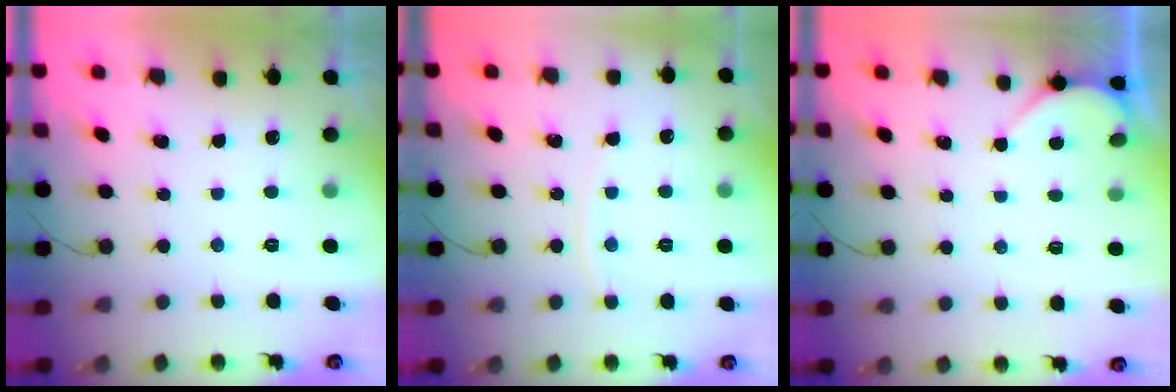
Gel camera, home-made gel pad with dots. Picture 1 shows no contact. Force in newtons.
{"total": 5.4, "press": 5.3, "slide": 0.7}
{"total": 1.9, "press": 1.9, "slide": 0.1}